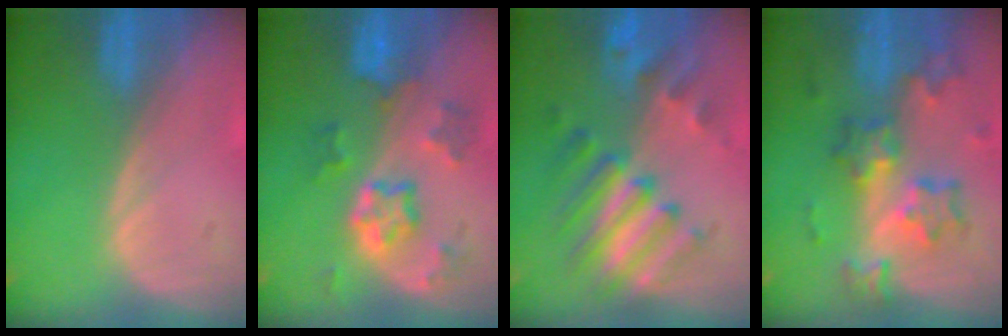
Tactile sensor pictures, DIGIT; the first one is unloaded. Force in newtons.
{"total": 7.3, "press": 6.4, "slide": 3.4}
{"total": 8.8, "press": 8.1, "slide": 3.4}
{"total": 8.4, "press": 7.3, "slide": 4.1}